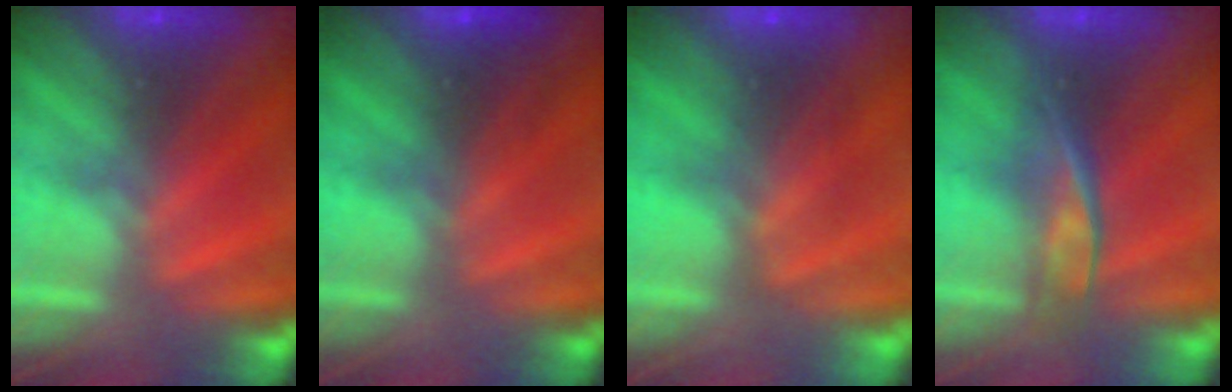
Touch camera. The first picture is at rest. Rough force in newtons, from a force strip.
{"total": 2.6}
{"total": 2.6}
{"total": 2.4}